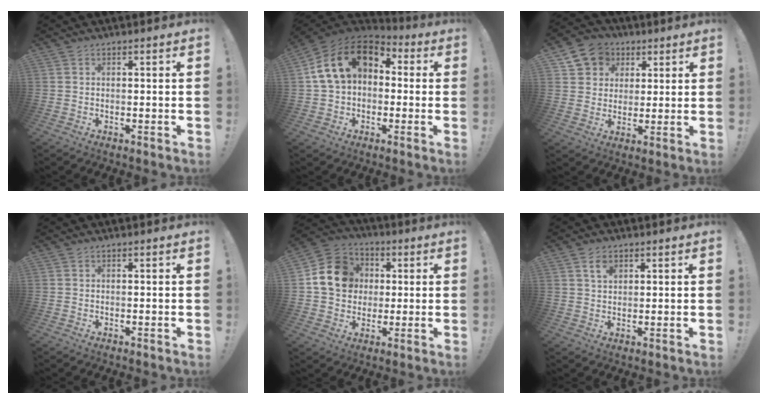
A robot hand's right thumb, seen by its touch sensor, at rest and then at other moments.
{"total": 17.4, "force": [4.8, 11.7, 12.0], "torque": [-0.192, 0.009, 0.088]}
{"total": 9.6, "force": [3.9, 8.4, 2.5], "torque": [-0.034, -0.018, 0.081]}
{"total": 0.0}
{"total": 14.8, "force": [2.5, 13.0, 6.8], "torque": [-0.090, 0.007, 0.057]}
{"total": 3.8, "force": [2.0, 2.2, 2.4], "torque": [-0.038, -0.003, 0.034]}